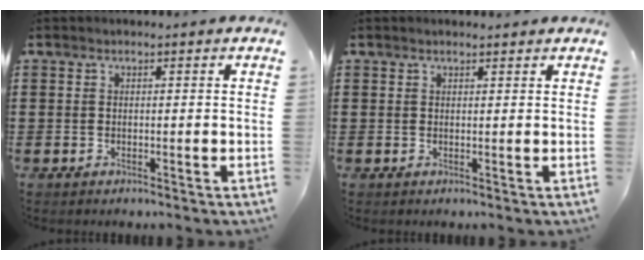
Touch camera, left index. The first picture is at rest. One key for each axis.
{"total": 0.8, "fx": 0.7, "fy": 0.0, "fz": 0.4, "tx": -0.008, "ty": 0.000, "tz": 0.012}